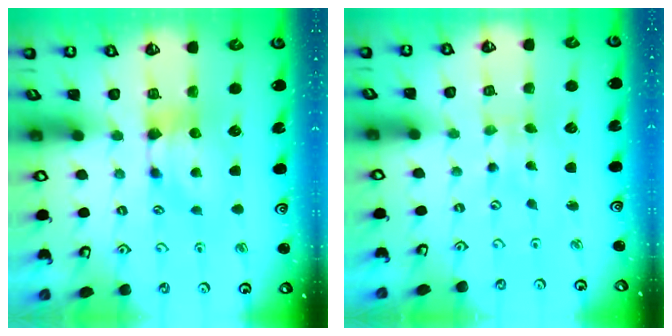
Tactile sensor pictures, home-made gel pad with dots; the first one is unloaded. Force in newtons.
{"total": 4.3, "press": 4.3, "slide": 0.2}